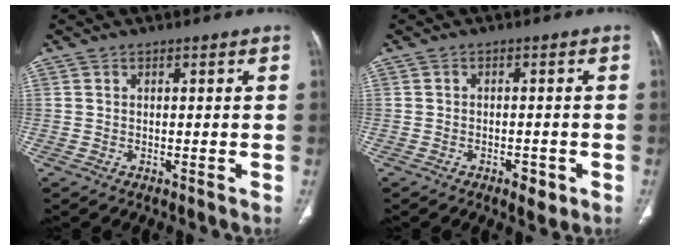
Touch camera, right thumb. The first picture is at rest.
{"total": 3.2, "force": [-1.6, 1.7, 2.2], "torque": [-0.023, 0.005, -0.019]}